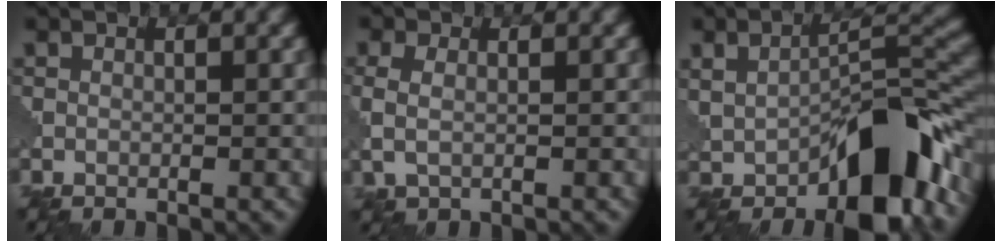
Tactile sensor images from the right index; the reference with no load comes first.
{"total": 2.3, "force": [0.1, 1.5, 1.8], "torque": [-0.046, 0.001, 0.002]}
{"total": 10.0, "force": [-3.6, 4.7, 8.1], "torque": [-0.114, 0.010, -0.060]}